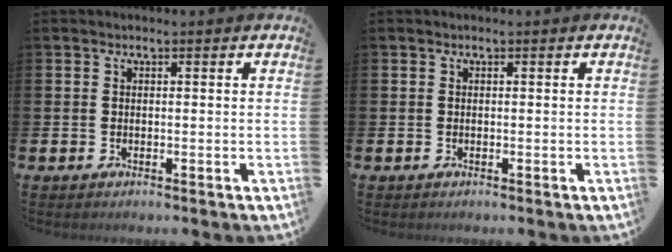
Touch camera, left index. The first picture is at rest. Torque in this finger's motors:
{"motor_torque": [0.00, 0.00, 0.04, 0.00]}